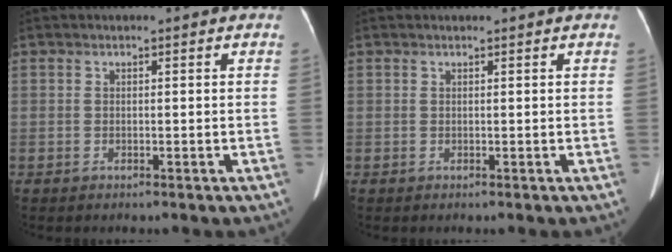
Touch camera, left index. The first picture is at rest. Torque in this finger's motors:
{"motor_torque": [0.01, -0.02, -0.04, -0.03]}